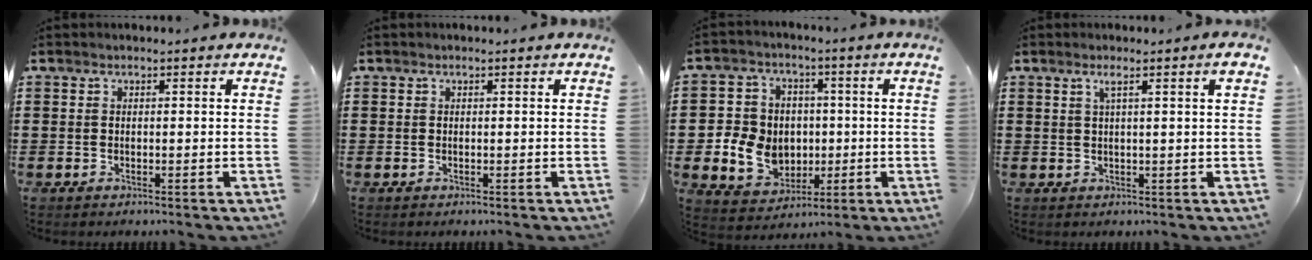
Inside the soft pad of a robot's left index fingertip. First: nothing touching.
{"total": 0.0}
{"total": 8.3, "force": [-0.8, 7.7, 2.9], "torque": [-0.082, 0.018, -0.008]}
{"total": 2.7, "force": [1.4, -0.4, 2.2], "torque": [-0.043, -0.003, 0.022]}